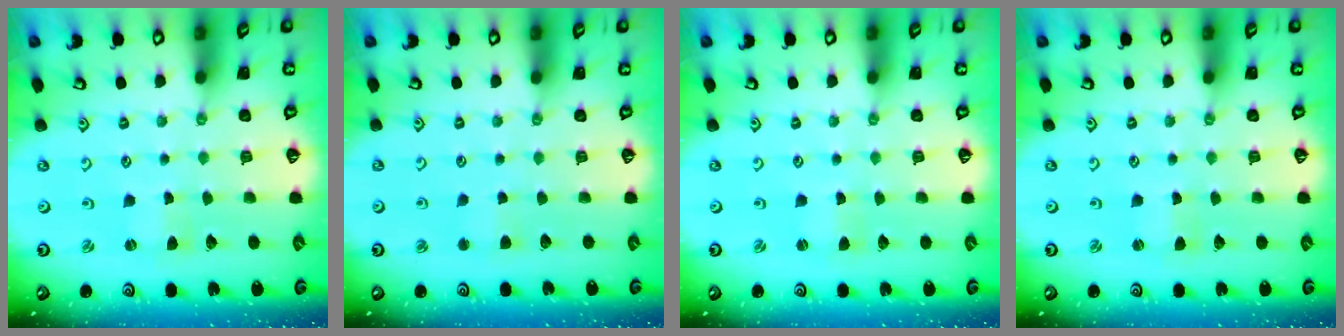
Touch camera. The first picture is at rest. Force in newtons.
{"total": 2.6, "press": 2.6, "slide": 0.4}
{"total": 0.9, "press": 0.8, "slide": 0.1}
{"total": 0.8, "press": 0.8, "slide": 0.2}